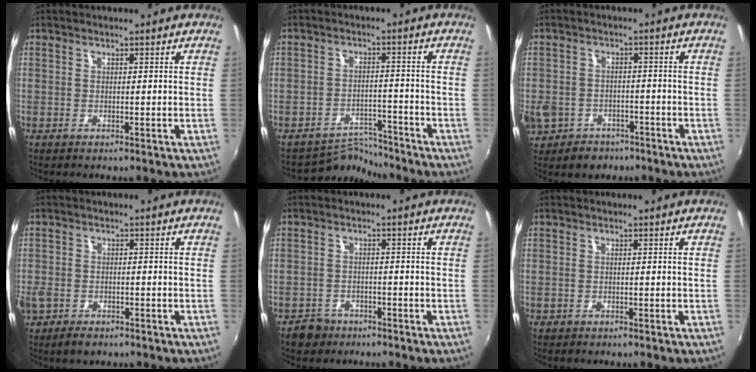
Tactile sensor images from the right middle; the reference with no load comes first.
{"total": 5.2, "force": [-5.0, 0.7, -1.3], "torque": [0.011, 0.015, -0.082]}
{"total": 13.4, "force": [-5.9, 10.9, 5.1], "torque": [-0.174, 0.002, -0.077]}
{"total": 6.5, "force": [-3.7, 4.2, 3.3], "torque": [-0.085, -0.016, -0.065]}
{"total": 4.2, "force": [-2.9, 2.9, 0.7], "torque": [-0.030, 0.004, -0.046]}
{"total": 0.8, "force": [-0.4, 0.7, 0.2], "torque": [-0.006, -0.003, -0.006]}